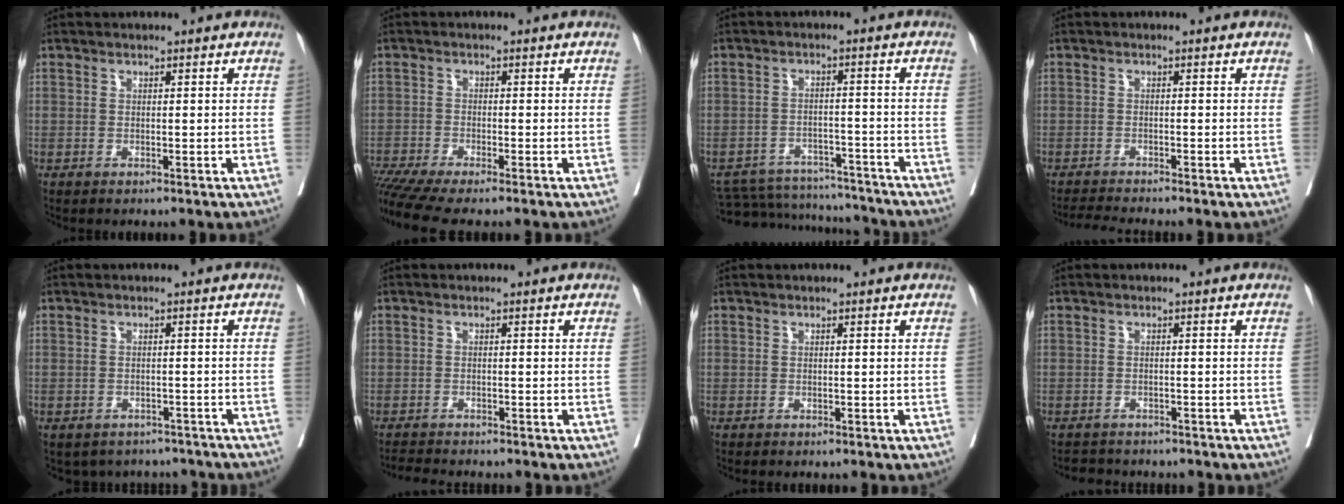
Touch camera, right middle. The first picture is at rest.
{"total": 7.9, "force": [-6.7, -0.3, 4.1], "torque": [-0.073, -0.014, -0.116]}
{"total": 13.5, "force": [-13.0, 2.9, 1.9], "torque": [-0.039, 0.010, -0.178]}
{"total": 3.1, "force": [-2.9, -1.0, 0.6], "torque": [-0.014, -0.017, -0.050]}
{"total": 8.2, "force": [-7.1, 3.8, 0.9], "torque": [-0.002, 0.016, -0.077]}
{"total": 3.4, "force": [-3.3, 0.2, 0.9], "torque": [-0.013, -0.014, -0.053]}
{"total": 0.0}
{"total": 3.8, "force": [-3.5, 1.4, 0.4], "torque": [-0.006, -0.004, -0.050]}